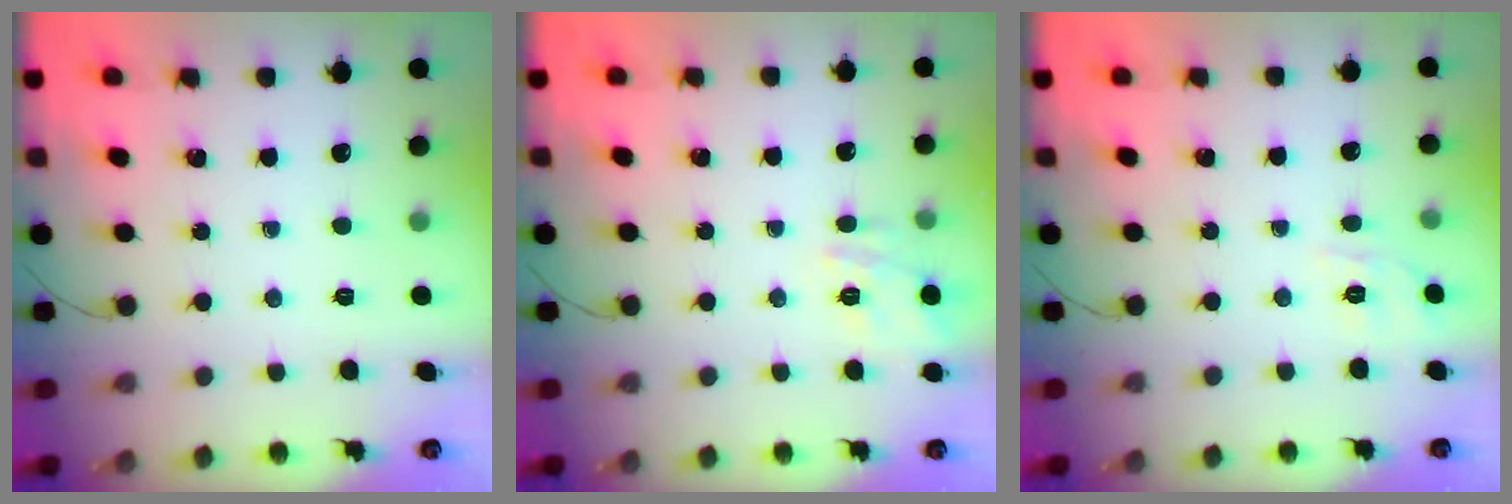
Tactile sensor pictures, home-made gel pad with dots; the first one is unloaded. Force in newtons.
{"total": 13.1, "press": 13.1, "slide": 0.6}
{"total": 6.6, "press": 6.3, "slide": 2.0}